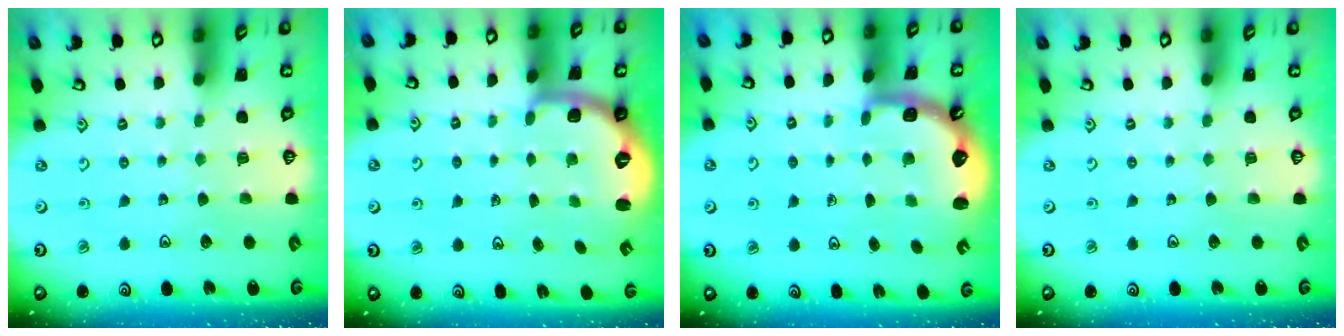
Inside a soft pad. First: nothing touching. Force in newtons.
{"total": 2.4, "press": 1.8, "slide": 1.6}
{"total": 2.8, "press": 2.5, "slide": 1.2}
{"total": 0.0}